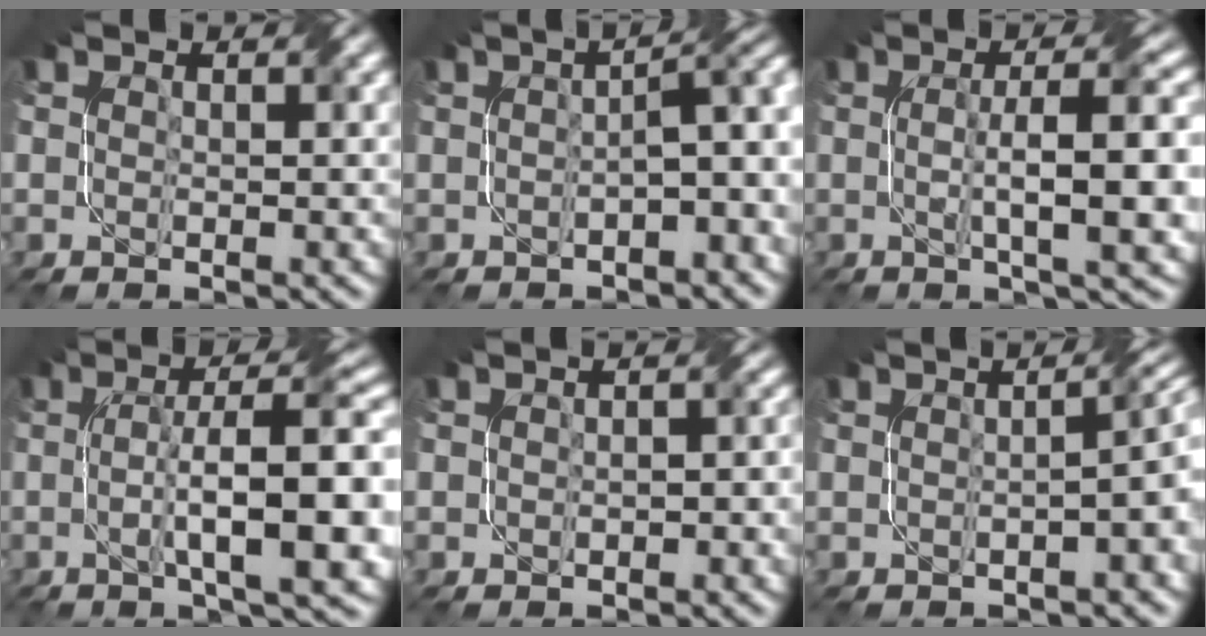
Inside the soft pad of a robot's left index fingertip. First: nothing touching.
{"total": 5.2, "force": [-0.6, 1.5, 4.9], "torque": [-0.057, 0.013, -0.010]}
{"total": 8.1, "force": [0.2, 1.7, 7.9], "torque": [-0.108, 0.011, 0.002]}
{"total": 10.1, "force": [0.0, 2.0, 9.9], "torque": [-0.142, 0.017, -0.003]}
{"total": 1.9, "force": [-0.3, 1.2, 1.5], "torque": [-0.014, -0.002, -0.001]}
{"total": 5.0, "force": [-0.4, 2.0, 4.6], "torque": [-0.027, 0.013, -0.009]}